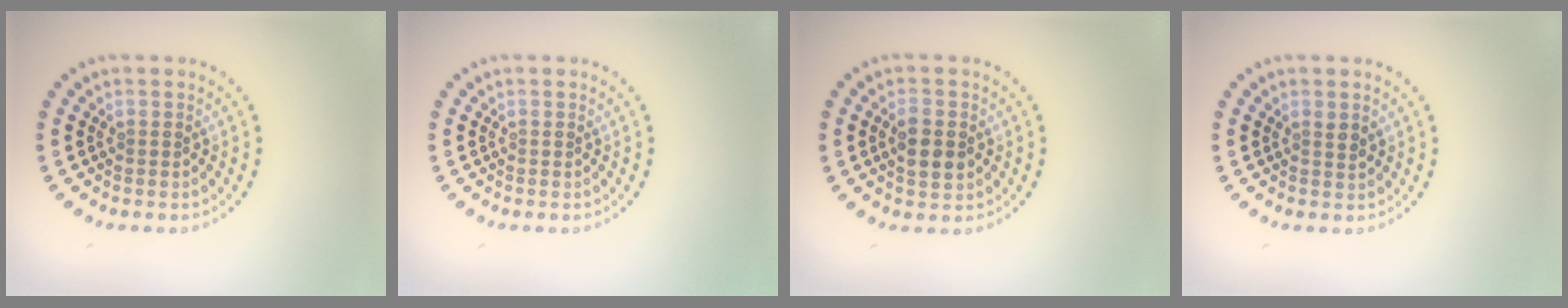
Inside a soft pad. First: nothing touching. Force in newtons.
{"total": 0.0}
{"total": 2.7, "press": 2.7, "slide": 0.3}
{"total": 0.9, "press": 0.8, "slide": 0.5}